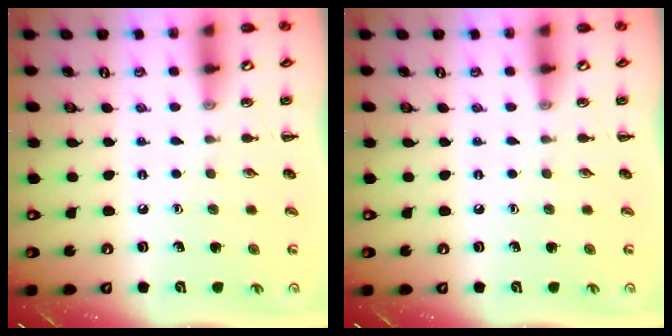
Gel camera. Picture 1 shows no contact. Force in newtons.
{"total": 0.0}